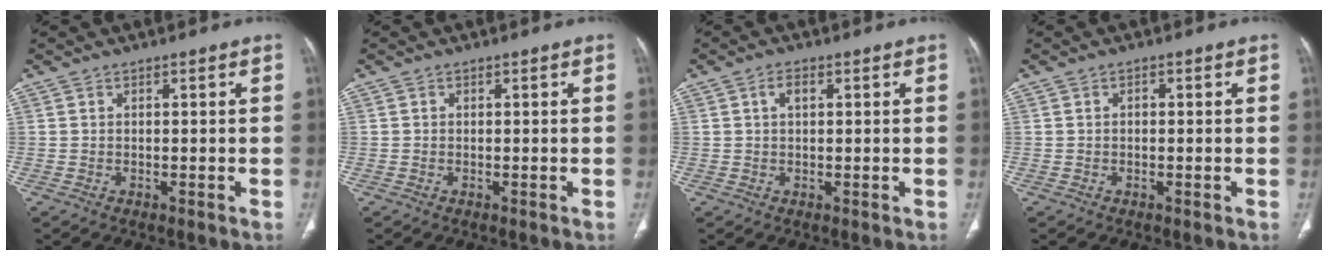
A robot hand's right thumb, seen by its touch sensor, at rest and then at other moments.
{"total": 0.0}
{"total": 2.3, "force": [0.8, 1.3, 1.8], "torque": [-0.034, 0.007, 0.014]}
{"total": 0.8, "force": [0.0, 0.5, 0.6], "torque": [-0.010, 0.002, -0.001]}